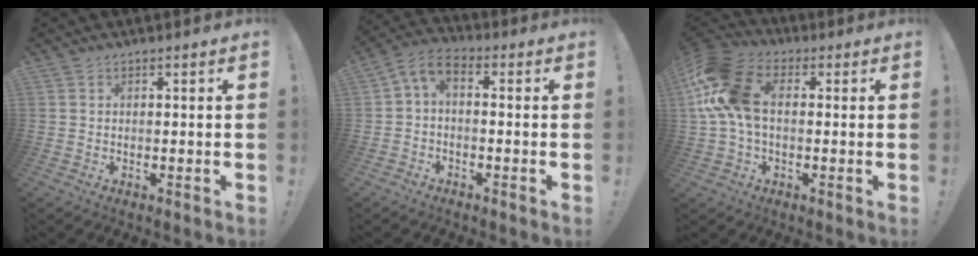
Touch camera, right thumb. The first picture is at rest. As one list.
[{"total": 4.1, "force": [-0.3, 2.1, 3.5], "torque": [-0.079, -0.009, -0.004]}, {"total": 15.7, "force": [2.3, 9.8, 12.0], "torque": [-0.246, 0.009, 0.045]}]